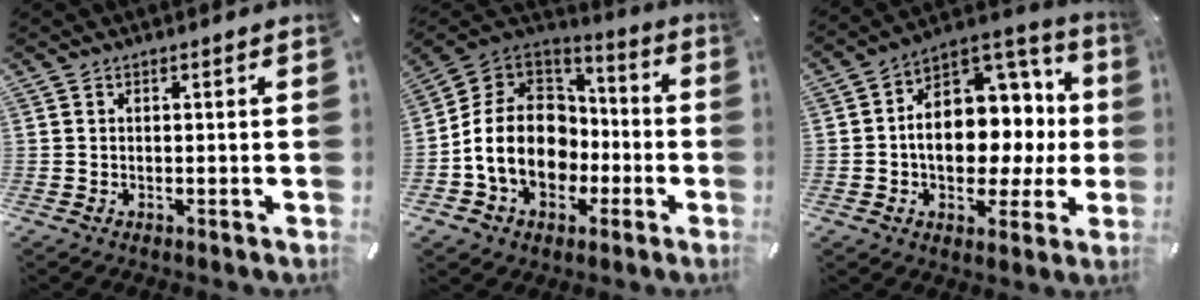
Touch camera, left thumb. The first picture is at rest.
{"total": 16.9, "force": [-3.4, 13.7, 9.3], "torque": [-0.199, 0.020, -0.056]}
{"total": 14.1, "force": [-1.2, 10.8, 9.0], "torque": [-0.130, -0.010, -0.014]}